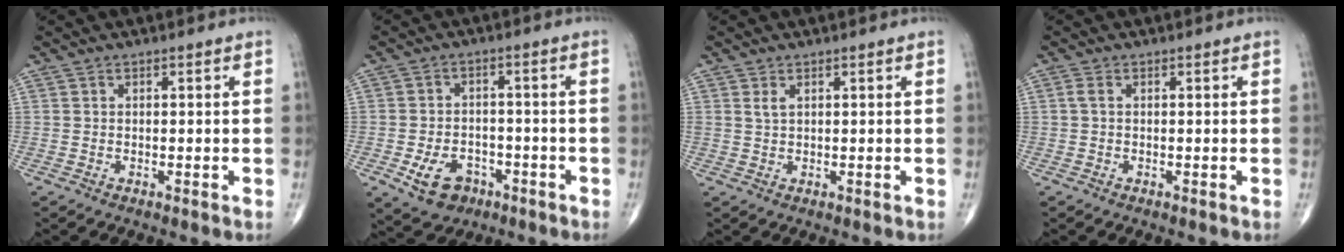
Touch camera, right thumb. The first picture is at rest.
{"total": 7.7, "force": [-3.6, 5.5, 4.0], "torque": [-0.053, 0.023, -0.052]}
{"total": 1.4, "force": [0.7, 0.6, 1.0], "torque": [-0.023, 0.003, 0.019]}
{"total": 1.1, "force": [0.1, 0.6, 0.9], "torque": [-0.022, 0.001, -0.001]}